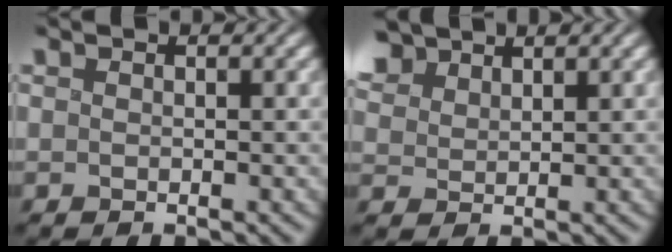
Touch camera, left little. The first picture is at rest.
{"total": 3.9, "force": [3.0, 2.1, 1.5], "torque": [-0.063, 0.006, 0.065]}